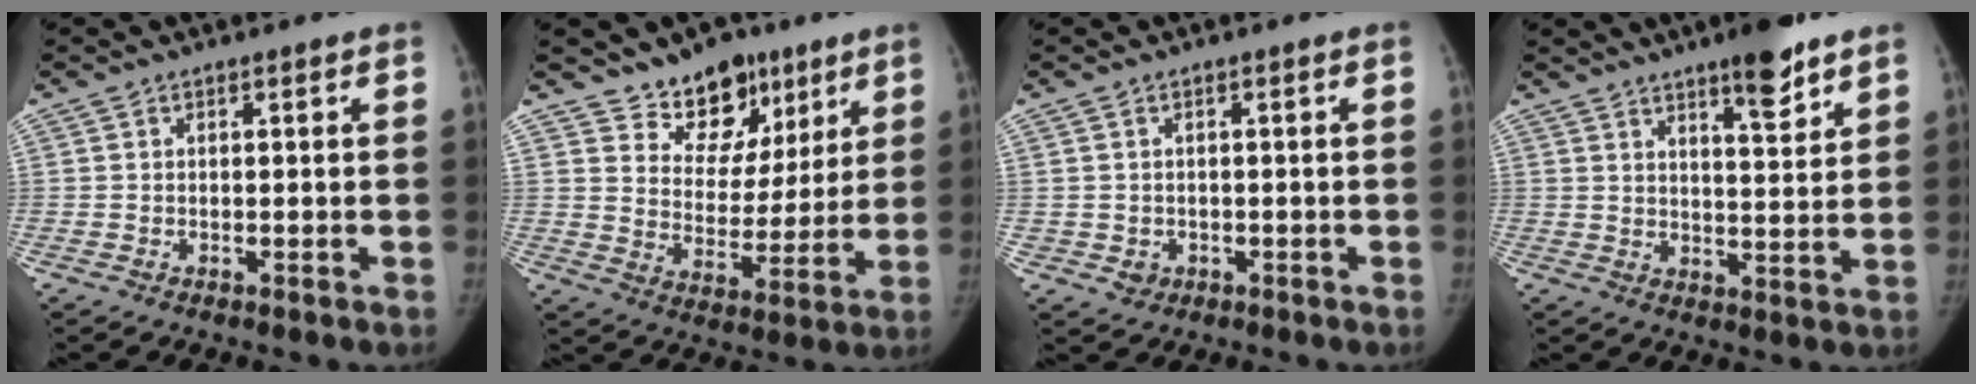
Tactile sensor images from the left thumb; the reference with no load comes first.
{"total": 12.8, "force": [8.9, 8.2, 4.2], "torque": [-0.012, -0.052, 0.148]}
{"total": 2.1, "force": [-0.4, 1.9, 0.6], "torque": [-0.004, 0.002, 0.003]}
{"total": 8.8, "force": [6.1, 2.1, 6.0], "torque": [-0.071, -0.039, 0.090]}